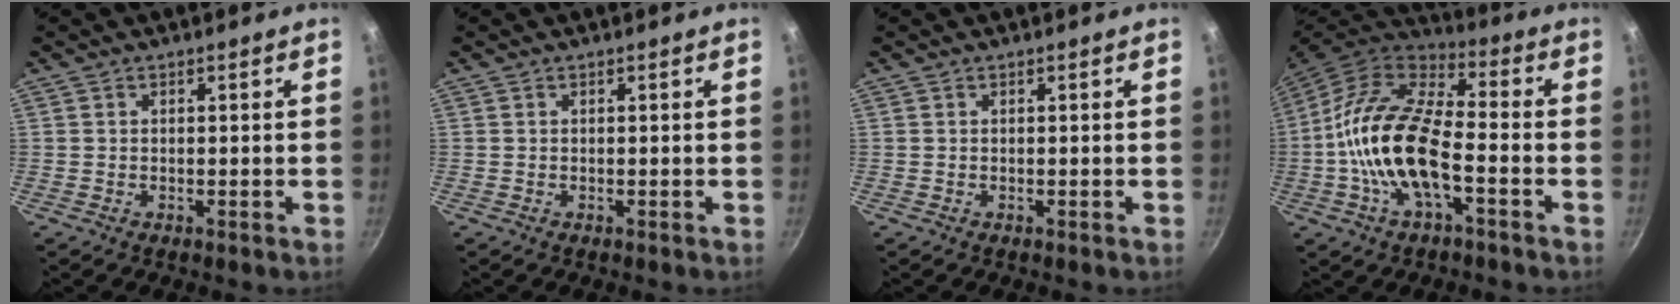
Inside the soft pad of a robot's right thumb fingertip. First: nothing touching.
{"total": 0.0}
{"total": 0.0}
{"total": 17.7, "force": [-3.8, 8.1, 15.3], "torque": [-0.283, 0.037, -0.085]}